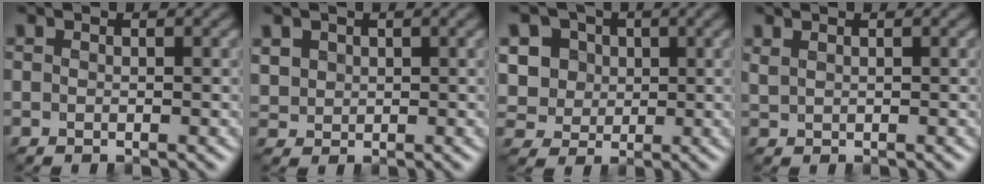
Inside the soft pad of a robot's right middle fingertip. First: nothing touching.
{"total": 1.9, "force": [0.8, 1.6, 0.6], "torque": [-0.020, -0.003, 0.022]}
{"total": 8.0, "force": [2.5, 6.9, 3.2], "torque": [-0.072, 0.023, 0.031]}
{"total": 1.1, "force": [0.9, 0.4, 0.5], "torque": [-0.014, 0.000, 0.020]}